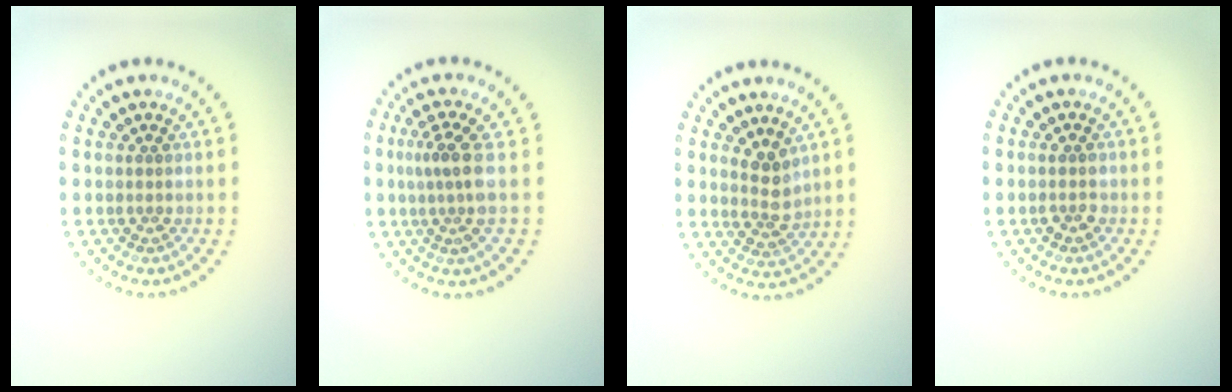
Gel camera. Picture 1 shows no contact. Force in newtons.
{"total": 2.9, "press": 2.1, "slide": 2.0}
{"total": 2.4, "press": 2.2, "slide": 1.1}
{"total": 1.3, "press": 1.3, "slide": 0.1}